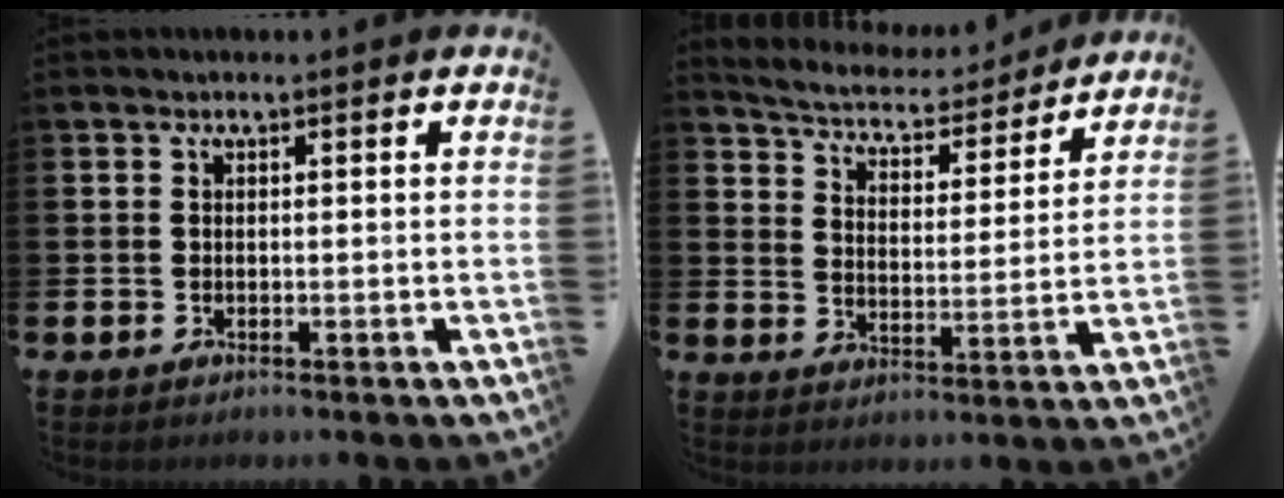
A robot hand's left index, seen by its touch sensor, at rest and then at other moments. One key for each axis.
{"total": 5.6, "fx": 5.5, "fy": 1.1, "fz": 0.7, "tx": -0.049, "ty": -0.047, "tz": 0.092}